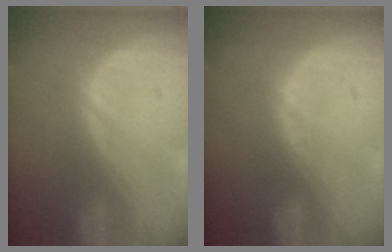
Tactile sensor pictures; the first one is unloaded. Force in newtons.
{"total": 1.1, "press": 0.8, "slide": 0.7}